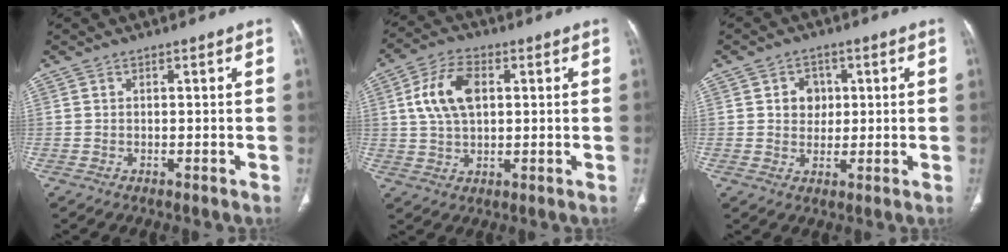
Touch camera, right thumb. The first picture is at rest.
{"total": 9.7, "force": [2.2, 5.7, 7.6], "torque": [-0.146, 0.007, 0.041]}
{"total": 4.5, "force": [1.0, 3.8, 2.0], "torque": [-0.004, 0.000, 0.014]}